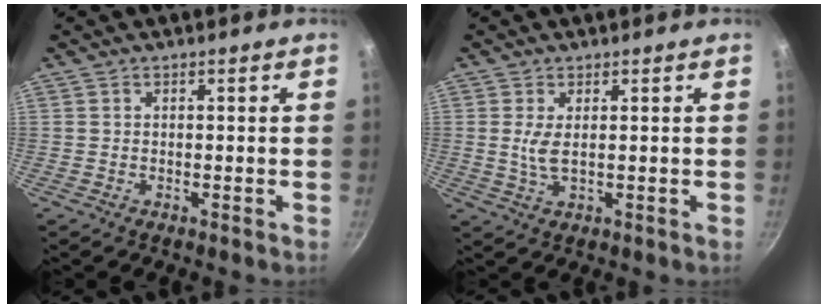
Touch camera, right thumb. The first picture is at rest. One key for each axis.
{"total": 3.3, "fx": 0.6, "fy": 1.3, "fz": 3.0, "tx": -0.065, "ty": -0.006, "tz": 0.014}